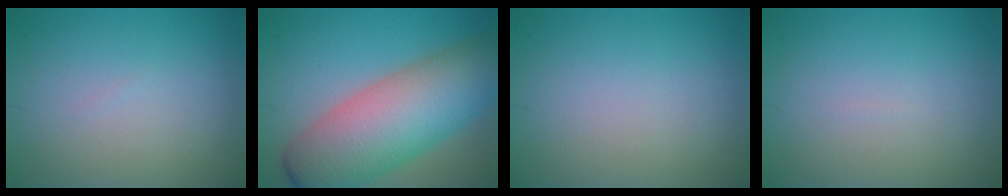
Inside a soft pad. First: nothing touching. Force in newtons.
{"total": 11.7, "press": 11.7, "slide": 0.4}
{"total": 0.0}
{"total": 0.0}